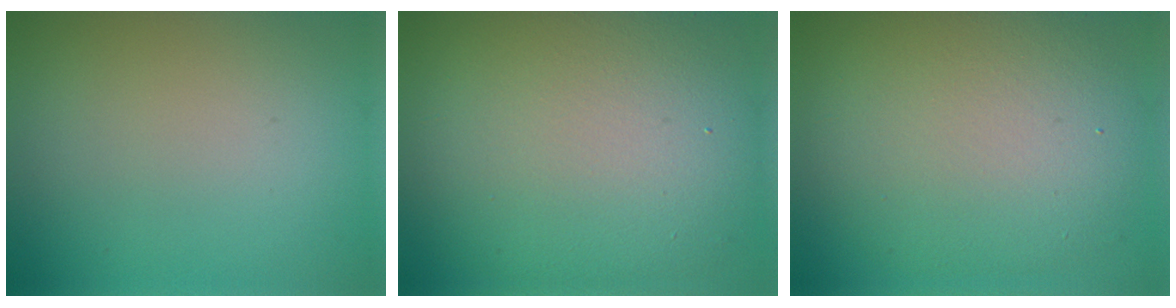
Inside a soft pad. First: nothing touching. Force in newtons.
{"total": 13.8, "press": 13.8, "slide": 0.7}
{"total": 9.9, "press": 9.8, "slide": 0.8}